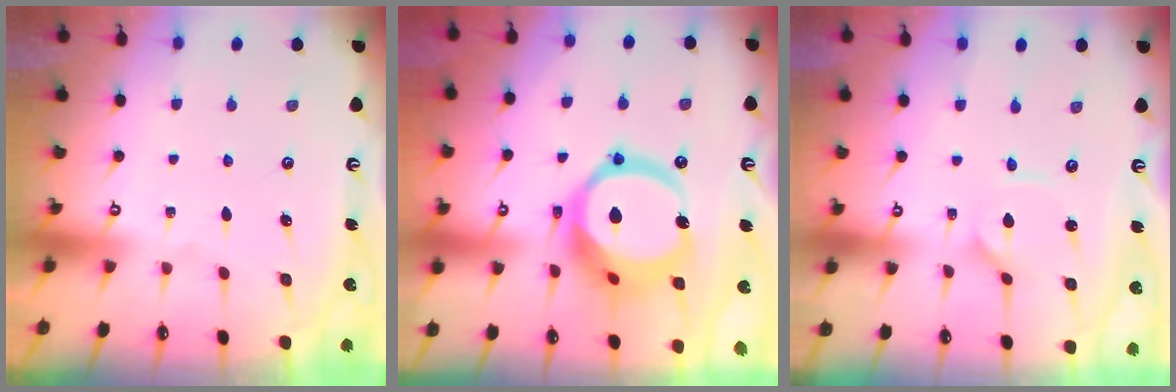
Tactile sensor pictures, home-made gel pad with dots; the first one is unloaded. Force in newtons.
{"total": 17.2, "press": 17.1, "slide": 2.0}
{"total": 1.3, "press": 1.2, "slide": 0.1}